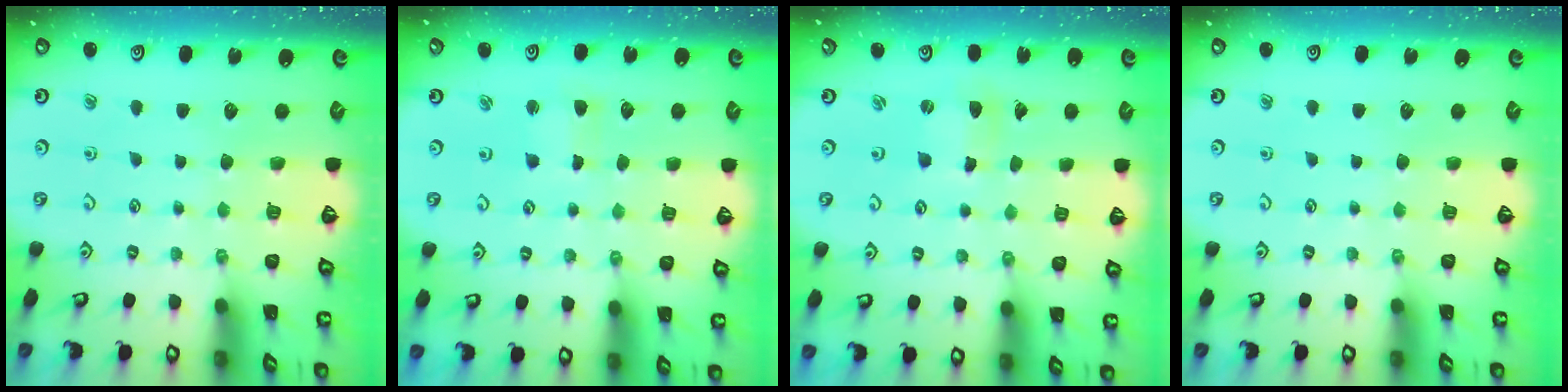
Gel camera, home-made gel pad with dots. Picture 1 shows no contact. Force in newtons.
{"total": 1.9, "press": 1.9, "slide": 0.2}
{"total": 3.4, "press": 3.3, "slide": 0.4}
{"total": 0.0}